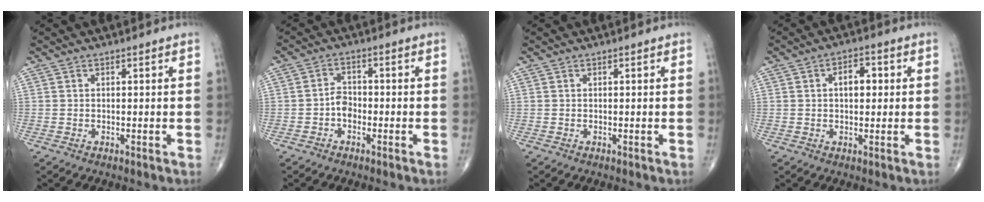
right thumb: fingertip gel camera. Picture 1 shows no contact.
{"total": 3.1, "force": [-1.3, 2.2, 1.8], "torque": [-0.020, 0.014, -0.029]}
{"total": 0.0}
{"total": 5.0, "force": [0.8, 3.0, 4.0], "torque": [-0.051, 0.010, 0.009]}